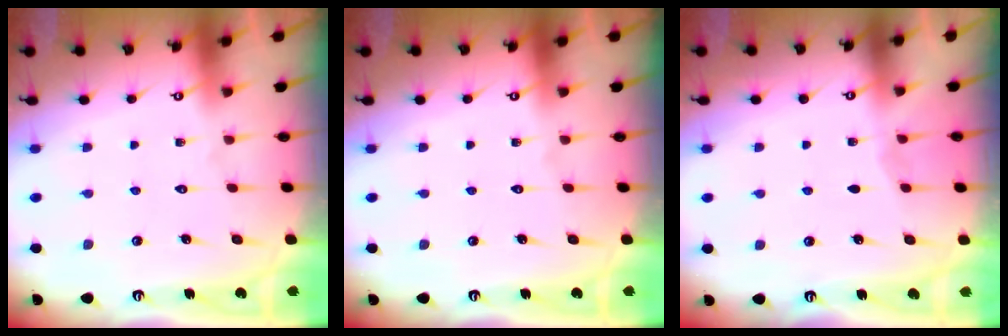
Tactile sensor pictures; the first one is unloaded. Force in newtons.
{"total": 0.0}
{"total": 2.3, "press": 2.3, "slide": 0.4}